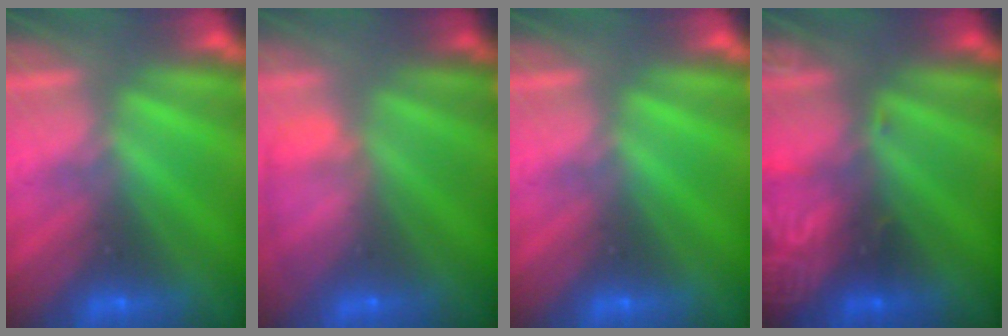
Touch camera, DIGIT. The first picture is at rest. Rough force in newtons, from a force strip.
{"total": 8.3}
{"total": 0.0}
{"total": 3.2}